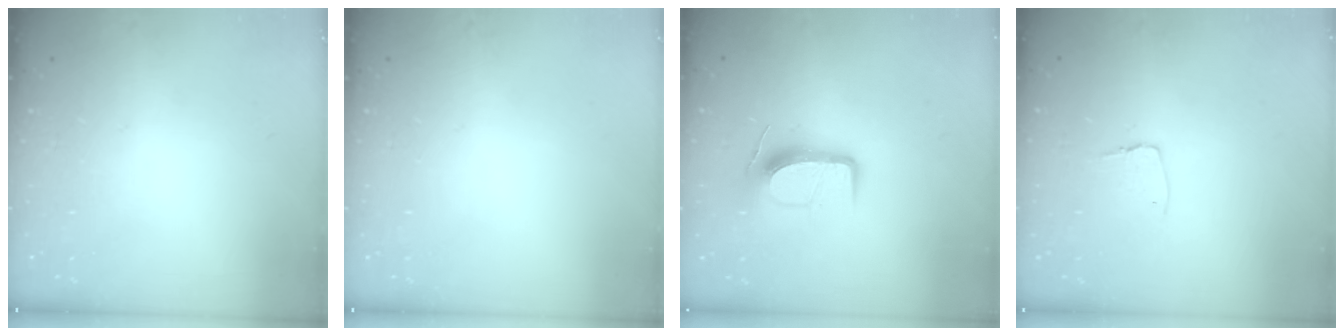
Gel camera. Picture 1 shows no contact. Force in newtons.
{"total": 0.0}
{"total": 11.1, "press": 11.1, "slide": 0.5}
{"total": 5.4, "press": 5.3, "slide": 0.5}